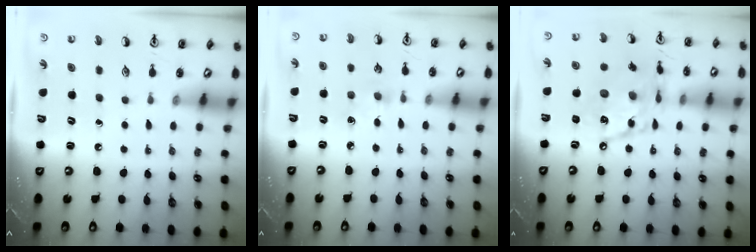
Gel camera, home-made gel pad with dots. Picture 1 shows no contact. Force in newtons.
{"total": 4.5, "press": 4.4, "slide": 0.5}
{"total": 14.8, "press": 14.7, "slide": 1.2}